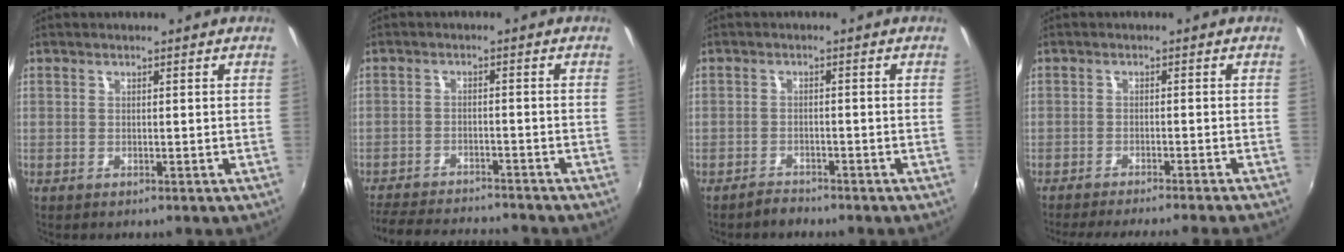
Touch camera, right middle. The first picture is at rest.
{"total": 13.5, "force": [-12.4, 2.1, 4.9], "torque": [-0.118, -0.012, -0.192]}
{"total": 1.9, "force": [-1.8, 0.6, 0.2], "torque": [-0.010, 0.003, -0.033]}
{"total": 10.5, "force": [-9.3, -0.7, 4.7], "torque": [-0.097, -0.019, -0.134]}